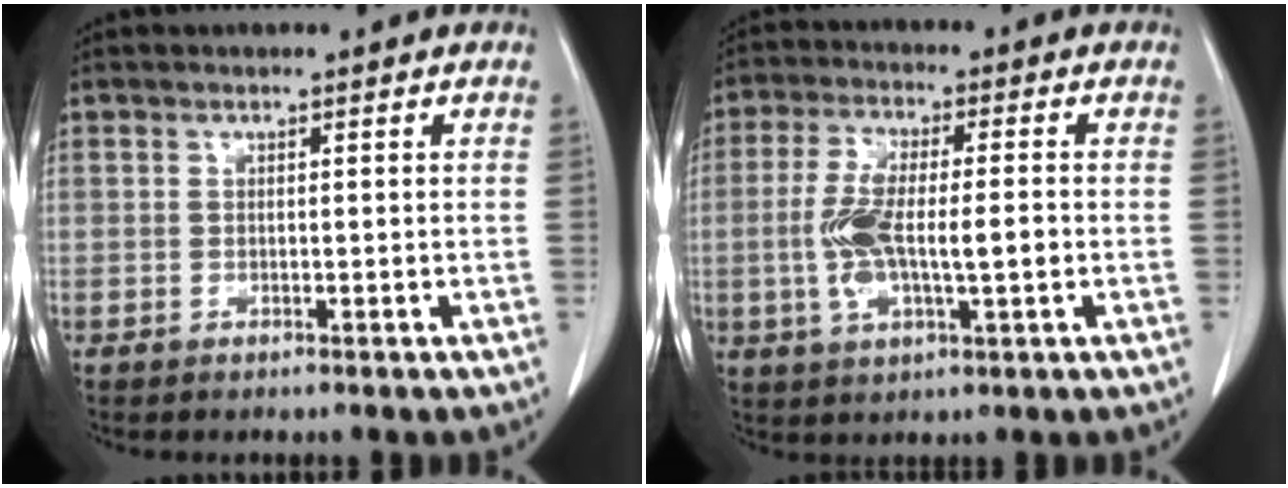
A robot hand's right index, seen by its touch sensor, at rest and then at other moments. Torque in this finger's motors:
{"motor_torque": [0.38, -0.05, 0.26, 0.14]}